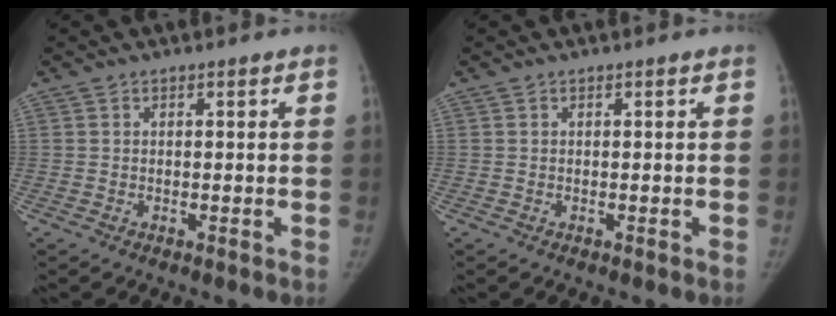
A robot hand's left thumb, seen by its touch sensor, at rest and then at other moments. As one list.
[{"total": 0.0}]